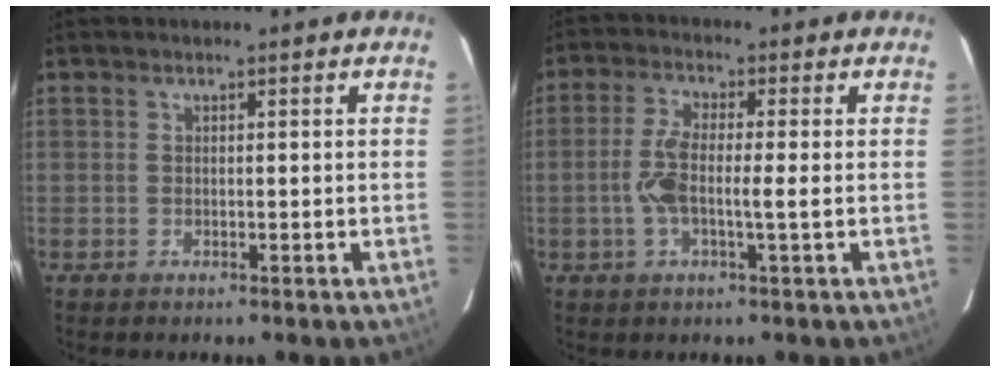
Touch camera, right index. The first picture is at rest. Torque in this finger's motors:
{"motor_torque": [0.94, -0.05, 0.54, 0.14]}